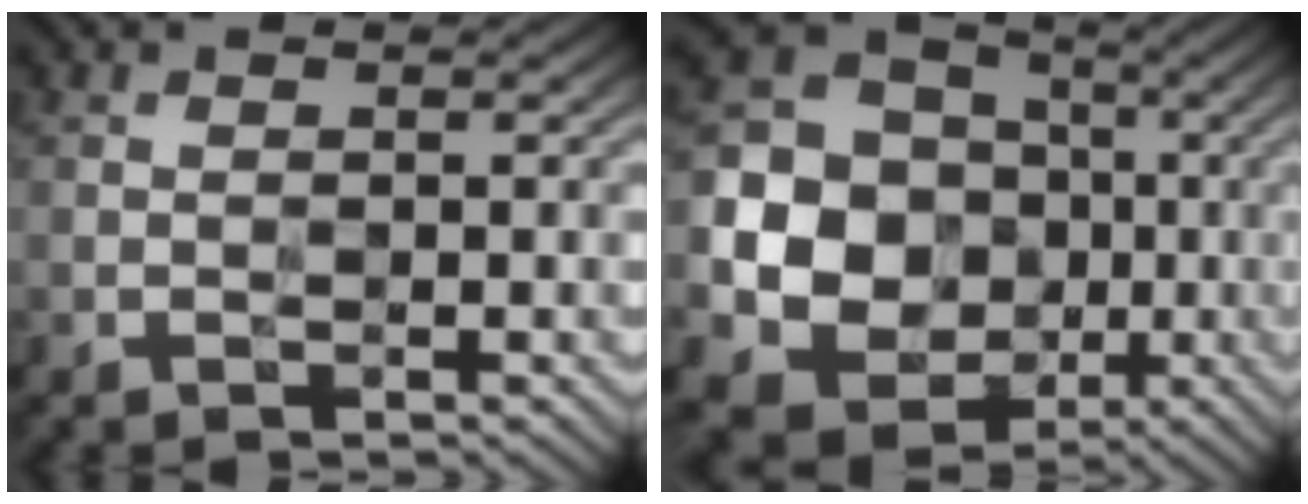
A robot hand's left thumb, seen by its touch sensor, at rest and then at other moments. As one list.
[{"total": 19.0, "force": [-2.8, 17.2, 7.5], "torque": [-0.223, -0.011, -0.067]}]